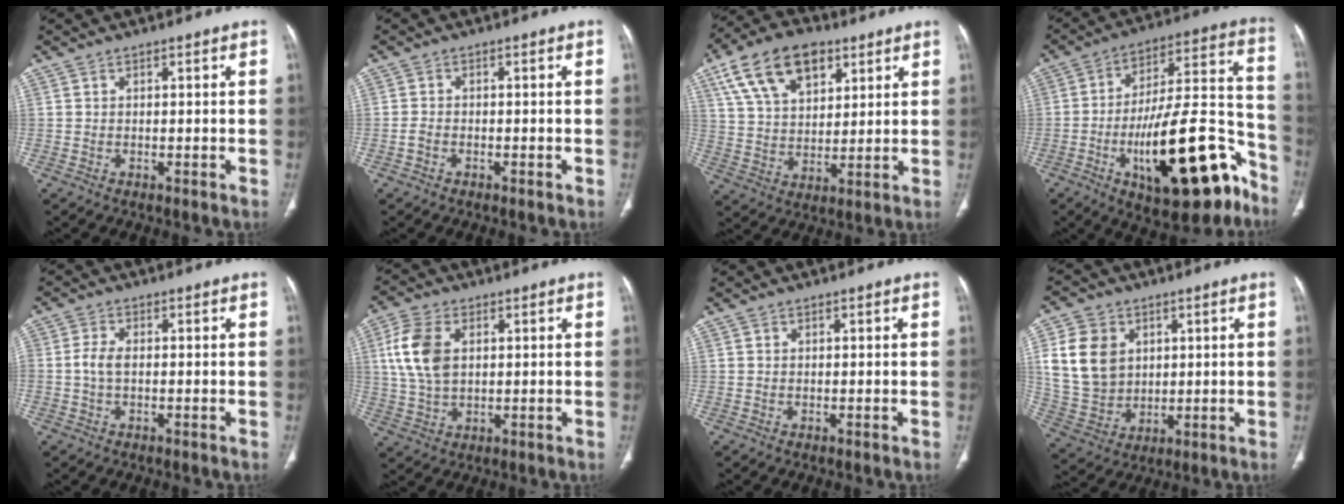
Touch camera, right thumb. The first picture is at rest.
{"total": 1.3, "force": [-0.7, 0.8, 0.7], "torque": [-0.018, 0.003, -0.015]}
{"total": 16.2, "force": [8.2, 9.4, 10.3], "torque": [-0.158, -0.014, 0.151]}
{"total": 26.1, "force": [-12.4, 9.2, 21.1], "torque": [-0.272, 0.089, -0.179]}
{"total": 3.1, "force": [-0.3, 1.7, 2.5], "torque": [-0.059, 0.004, -0.010]}
{"total": 9.9, "force": [2.3, 6.1, 7.4], "torque": [-0.155, 0.001, 0.047]}
{"total": 0.0}
{"total": 13.4, "force": [3.4, 10.6, 7.4], "torque": [-0.119, -0.007, 0.077]}